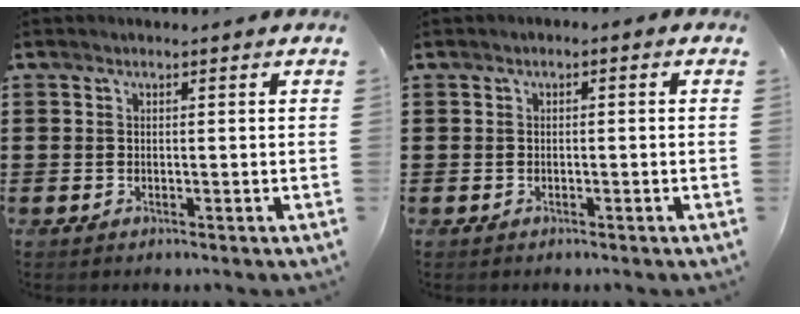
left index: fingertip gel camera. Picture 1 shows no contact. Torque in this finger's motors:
{"motor_torque": [1.29, -0.84, 0.35, 0.04]}